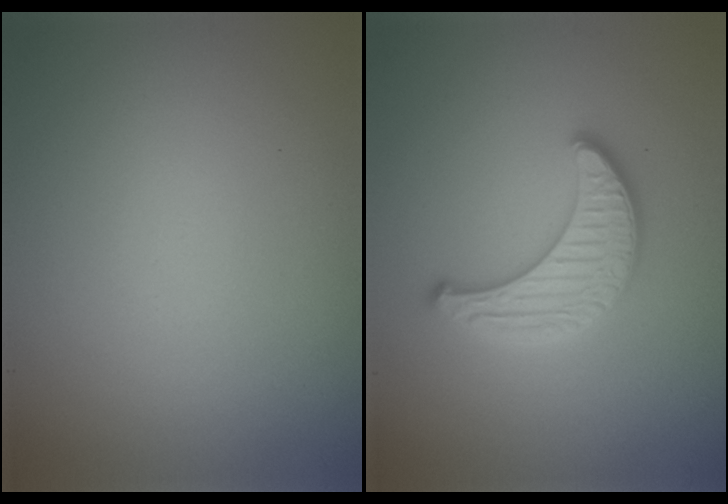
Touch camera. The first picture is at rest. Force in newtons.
{"total": 3.3, "press": 3.2, "slide": 0.4}